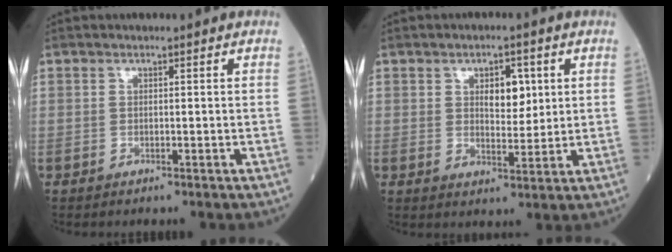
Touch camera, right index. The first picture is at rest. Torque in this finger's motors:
{"motor_torque": [0.86, 0.35, 0.36, 0.09]}